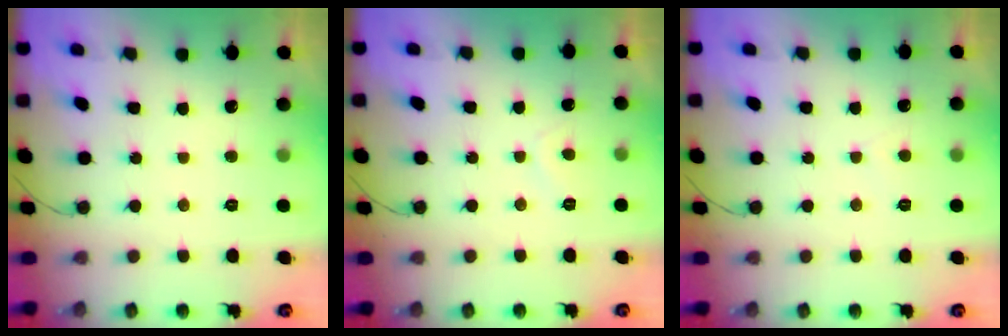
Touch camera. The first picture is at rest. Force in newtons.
{"total": 2.0, "press": 1.9, "slide": 0.6}
{"total": 2.3, "press": 2.3, "slide": 0.2}